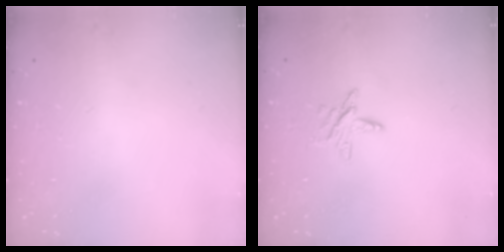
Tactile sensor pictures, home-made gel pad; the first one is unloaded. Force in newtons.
{"total": 5.2, "press": 5.2, "slide": 0.5}